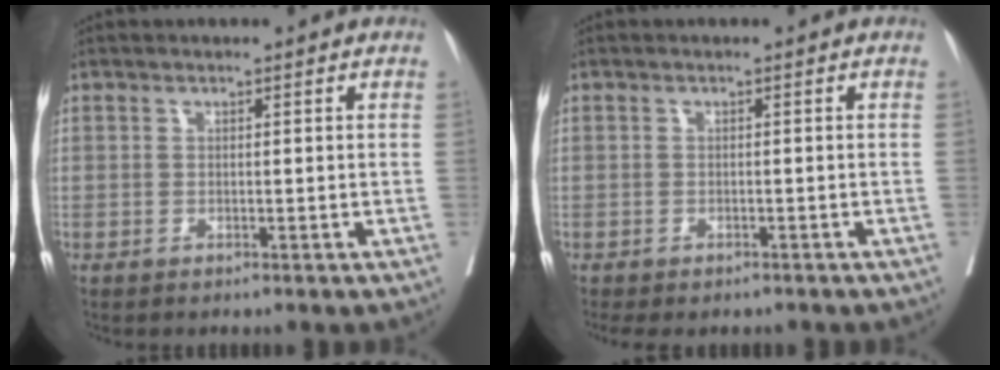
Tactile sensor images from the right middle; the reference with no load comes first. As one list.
[{"total": 4.9, "force": [-4.2, 2.0, 1.8], "torque": [-0.020, 0.002, -0.055]}]